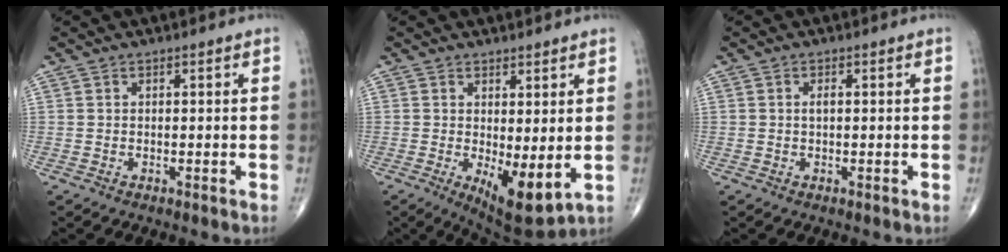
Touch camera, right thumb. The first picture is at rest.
{"total": 8.4, "force": [-0.7, 3.2, 7.8], "torque": [-0.114, -0.025, 0.002]}
{"total": 1.0, "force": [0.1, 0.5, 0.9], "torque": [-0.016, 0.001, 0.000]}